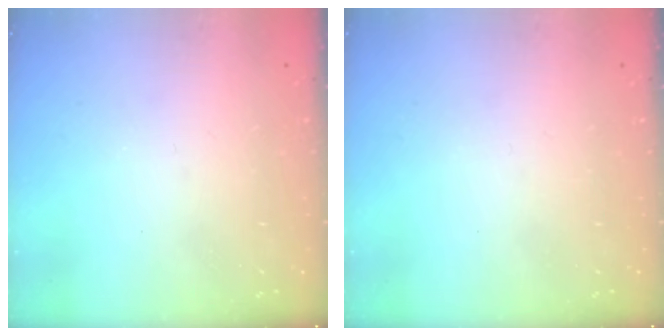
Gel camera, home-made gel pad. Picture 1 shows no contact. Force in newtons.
{"total": 0.0}